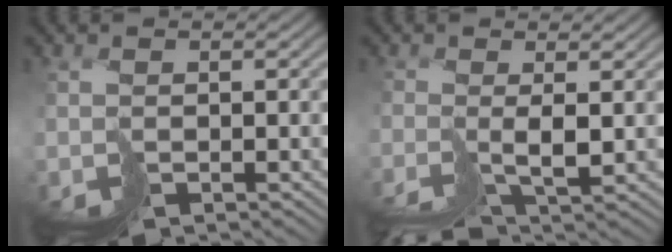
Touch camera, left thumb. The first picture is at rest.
{"total": 2.7, "force": [-1.9, -0.5, 1.9], "torque": [-0.022, -0.005, -0.036]}